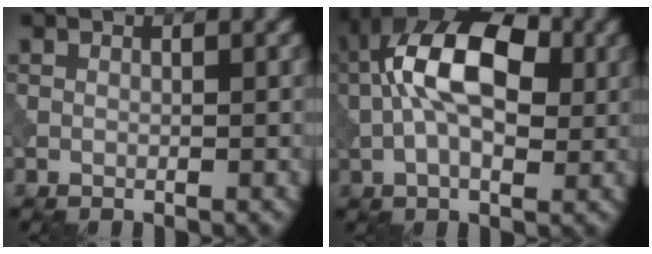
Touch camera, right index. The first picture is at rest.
{"total": 10.6, "force": [1.1, 5.8, 8.8], "torque": [-0.168, 0.023, 0.002]}